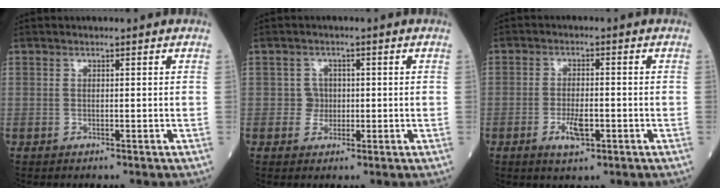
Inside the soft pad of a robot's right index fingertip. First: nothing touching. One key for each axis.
{"total": 2.2, "fx": -0.1, "fy": 2.2, "fz": 0.1, "tx": 0.005, "ty": 0.007, "tz": -0.005}
{"total": 4.2, "fx": -1.7, "fy": 1.5, "fz": 3.6, "tx": -0.069, "ty": -0.001, "tz": -0.026}